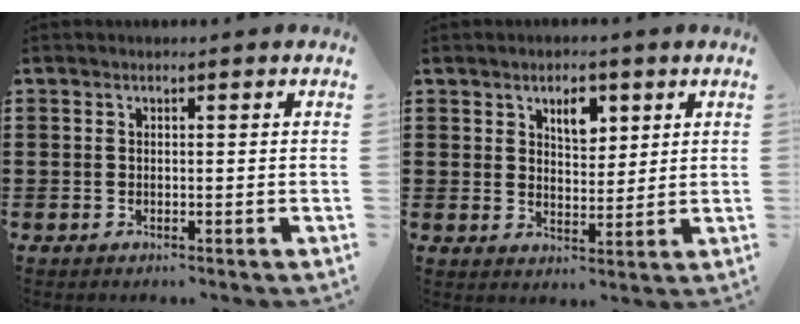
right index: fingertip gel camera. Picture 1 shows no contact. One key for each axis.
{"total": 4.3, "fx": 2.5, "fy": 2.5, "fz": 2.6, "tx": -0.035, "ty": 0.001, "tz": 0.039}